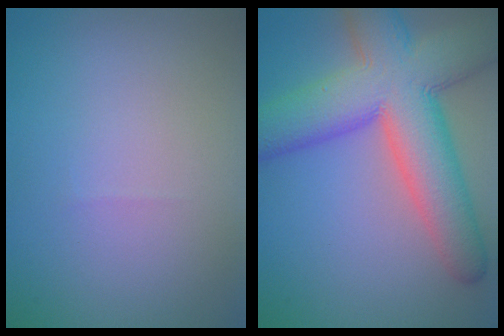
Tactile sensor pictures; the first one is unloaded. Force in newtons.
{"total": 12.3, "press": 12.3, "slide": 0.5}